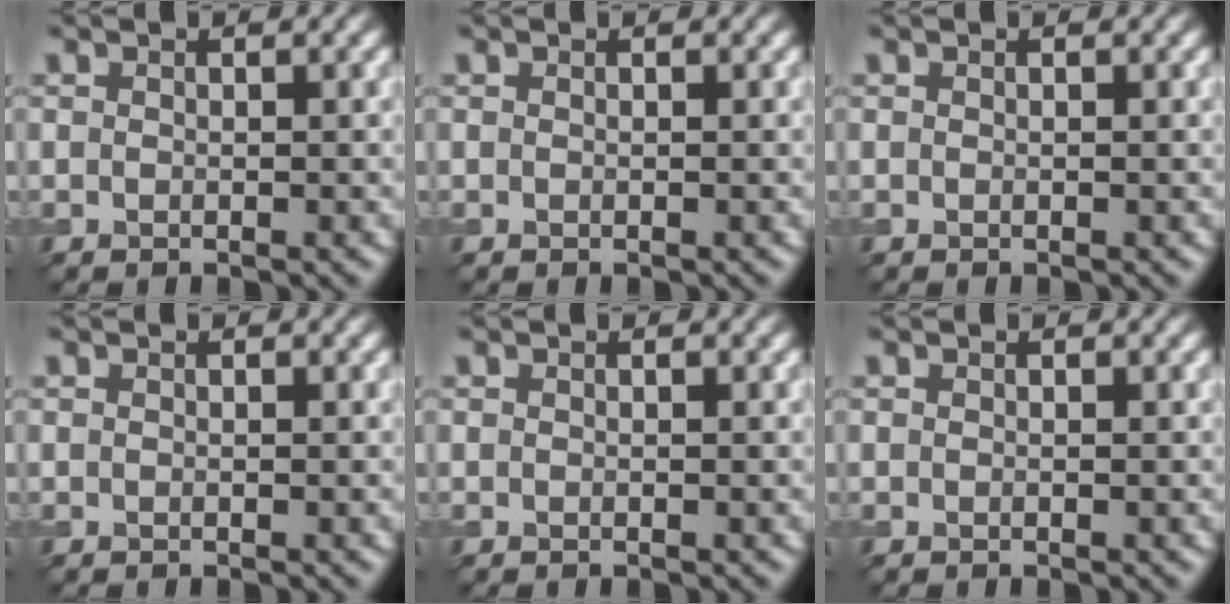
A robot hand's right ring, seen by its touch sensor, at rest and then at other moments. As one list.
[{"total": 0.0}, {"total": 0.0}, {"total": 0.0}, {"total": 0.0}, {"total": 0.0}]